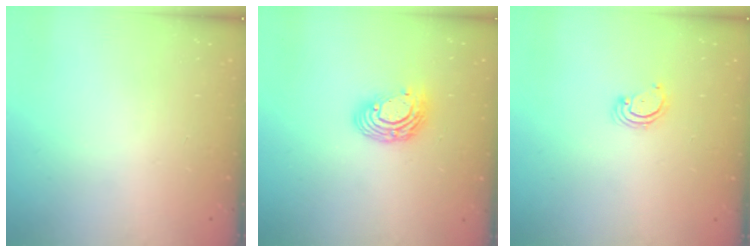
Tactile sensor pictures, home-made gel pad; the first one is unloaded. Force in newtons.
{"total": 9.5, "press": 9.5, "slide": 0.7}
{"total": 2.3, "press": 2.3, "slide": 0.2}